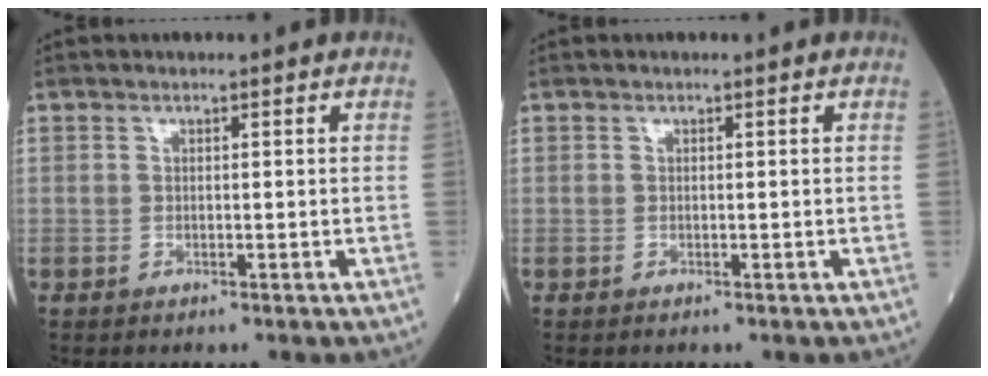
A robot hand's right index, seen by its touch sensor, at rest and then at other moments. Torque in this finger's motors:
{"motor_torque": [0.07, 0.03, 0.00, 0.00]}